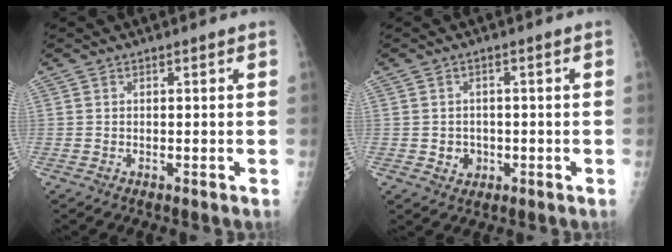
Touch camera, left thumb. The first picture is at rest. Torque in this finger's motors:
{"motor_torque": [-0.22, 0.21, 0.07, 0.06, 0.00]}